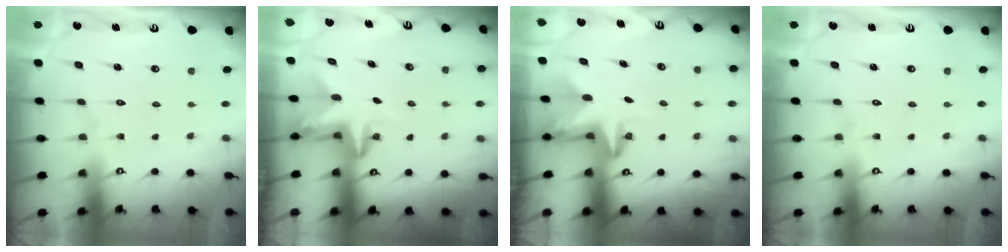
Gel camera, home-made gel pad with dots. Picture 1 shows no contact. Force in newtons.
{"total": 3.2, "press": 3.2, "slide": 0.3}
{"total": 2.9, "press": 2.9, "slide": 0.1}
{"total": 0.0}